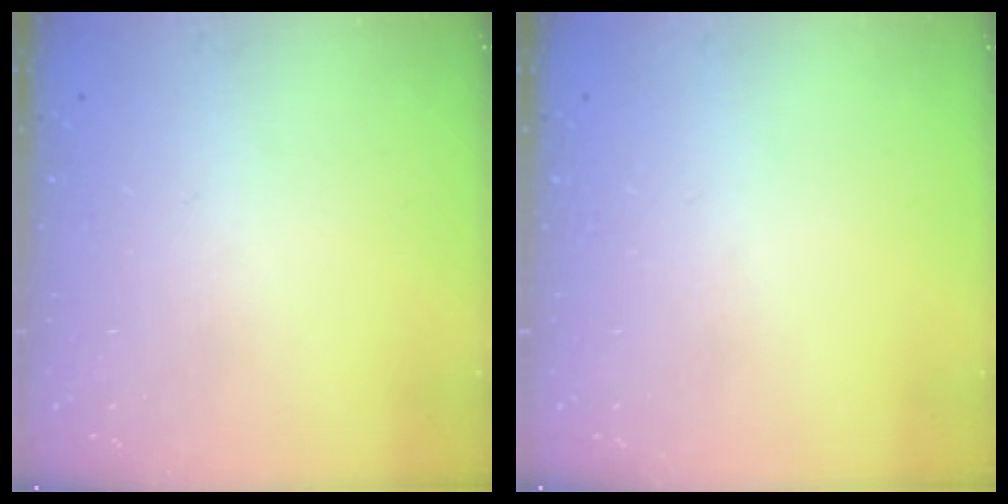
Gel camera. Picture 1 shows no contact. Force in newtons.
{"total": 0.0}